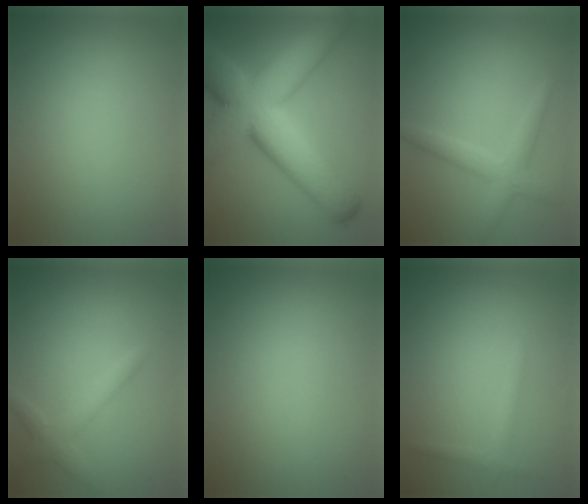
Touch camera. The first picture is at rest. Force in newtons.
{"total": 14.2, "press": 14.2, "slide": 0.6}
{"total": 2.7, "press": 2.7, "slide": 0.1}
{"total": 2.3, "press": 2.3, "slide": 0.1}
{"total": 0.0}
{"total": 1.1, "press": 1.1, "slide": 0.0}